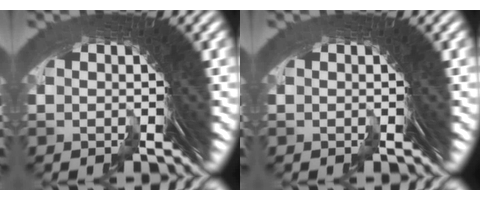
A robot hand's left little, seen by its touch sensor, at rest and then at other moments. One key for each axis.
{"total": 0.0}